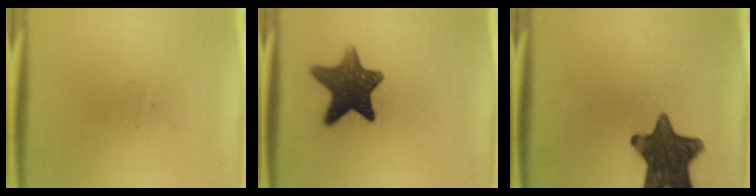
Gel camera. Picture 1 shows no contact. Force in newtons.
{"total": 11.4}
{"total": 14.3}